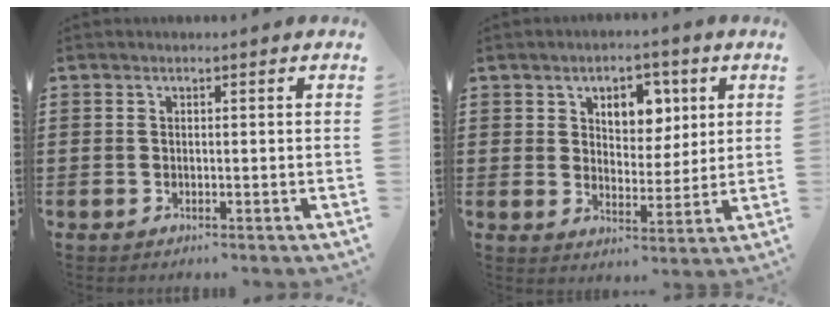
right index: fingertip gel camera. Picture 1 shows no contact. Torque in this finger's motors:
{"motor_torque": [0.17, -0.09, 0.45, 0.06]}